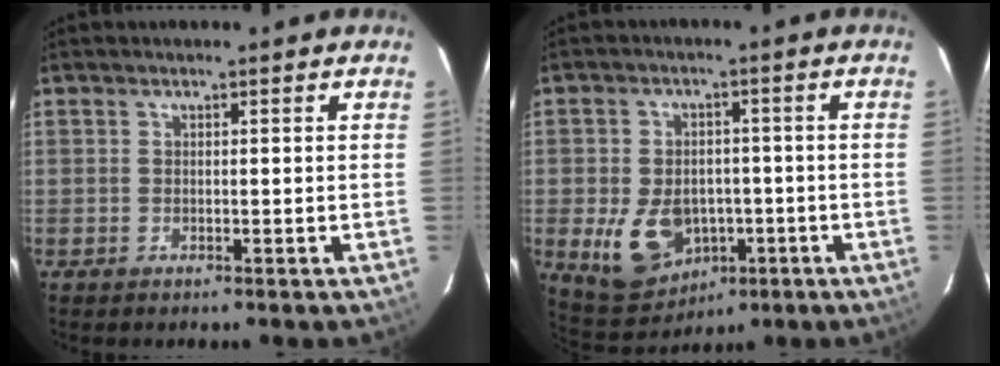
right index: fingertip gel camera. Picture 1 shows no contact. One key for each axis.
{"total": 11.6, "fx": -3.5, "fy": 8.6, "fz": 6.9, "tx": -0.158, "ty": -0.012, "tz": -0.037}